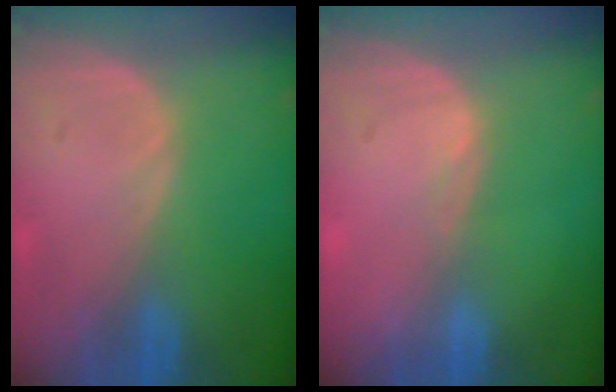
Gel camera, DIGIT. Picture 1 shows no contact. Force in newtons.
{"total": 0.6, "press": 0.5, "slide": 0.4}